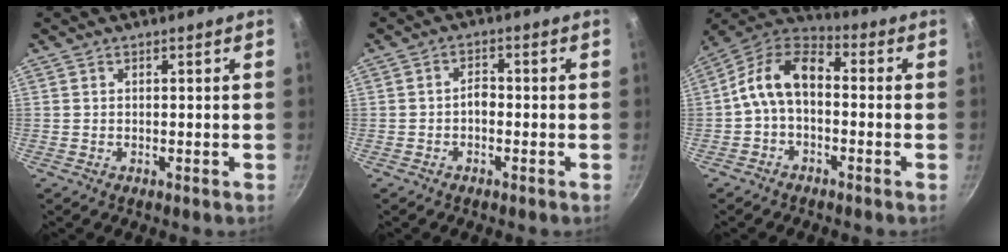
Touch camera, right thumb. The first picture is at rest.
{"total": 2.4, "force": [-0.7, 1.5, 1.7], "torque": [-0.019, 0.013, -0.018]}
{"total": 11.3, "force": [-0.5, 7.0, 8.8], "torque": [-0.150, 0.038, -0.025]}